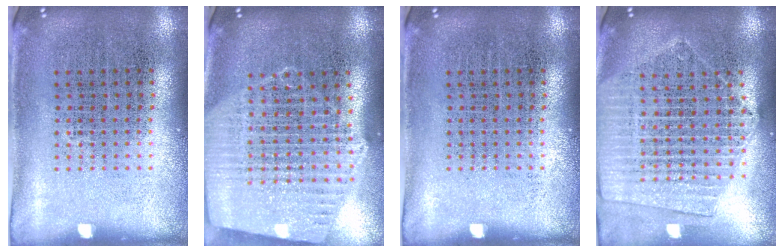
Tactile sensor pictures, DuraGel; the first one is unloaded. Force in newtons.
{"total": 1.9, "press": 1.8, "slide": 0.7}
{"total": 0.0}
{"total": 2.1, "press": 1.9, "slide": 0.9}